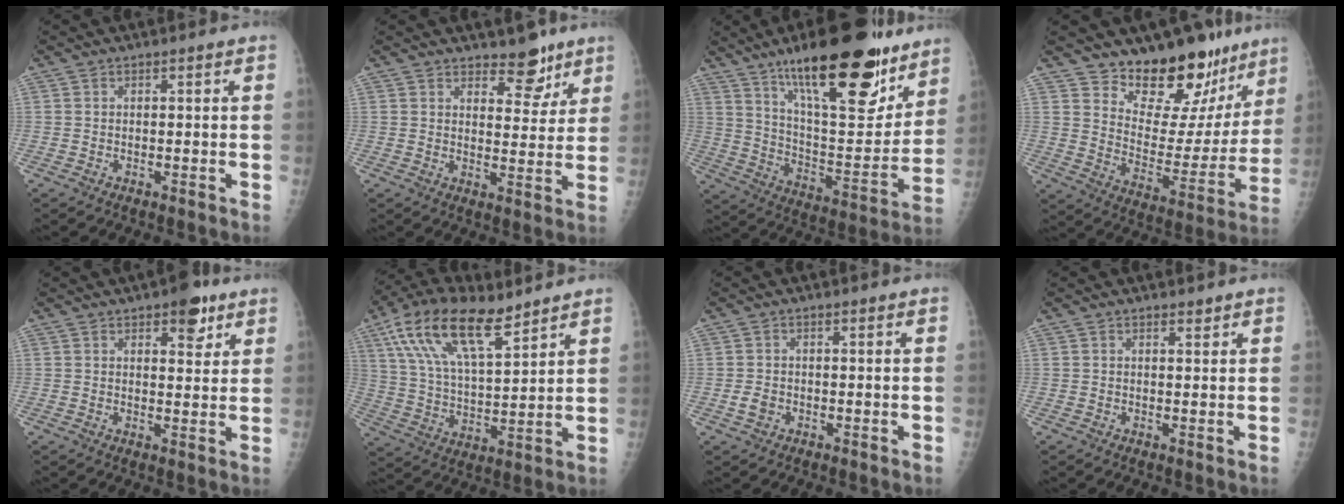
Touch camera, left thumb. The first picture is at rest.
{"total": 6.7, "force": [5.0, 3.3, 3.0], "torque": [-0.006, -0.033, 0.072]}
{"total": 27.4, "force": [17.9, 8.8, 18.8], "torque": [-0.246, -0.075, 0.286]}
{"total": 18.6, "force": [15.0, 8.5, 6.9], "torque": [-0.038, -0.123, 0.219]}
{"total": 6.3, "force": [3.7, 3.0, 4.1], "torque": [-0.028, -0.016, 0.045]}
{"total": 17.3, "force": [10.5, 6.6, 12.0], "torque": [-0.205, -0.029, 0.201]}
{"total": 2.1, "force": [-0.6, 1.6, 1.2], "torque": [-0.019, 0.001, -0.009]}
{"total": 1.0, "force": [0.9, 0.4, 0.4], "torque": [-0.002, -0.007, 0.013]}